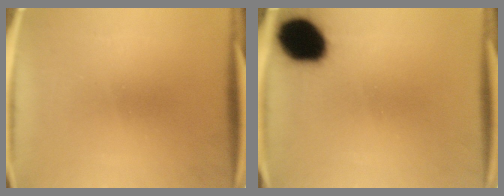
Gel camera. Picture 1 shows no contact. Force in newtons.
{"total": 14.4}